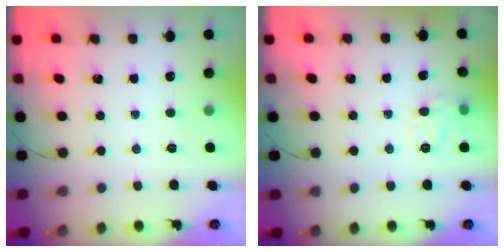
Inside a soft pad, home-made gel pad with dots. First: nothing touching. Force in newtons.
{"total": 8.2, "press": 8.2, "slide": 1.0}